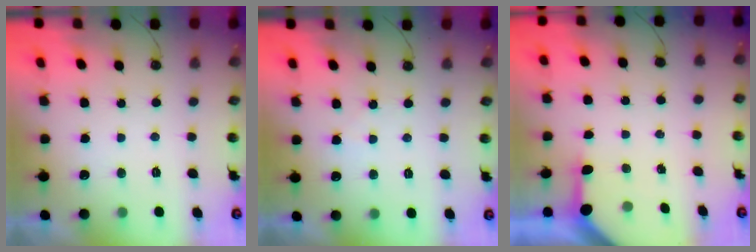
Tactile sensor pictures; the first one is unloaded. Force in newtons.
{"total": 4.4, "press": 4.4, "slide": 0.8}
{"total": 3.7, "press": 3.7, "slide": 0.4}